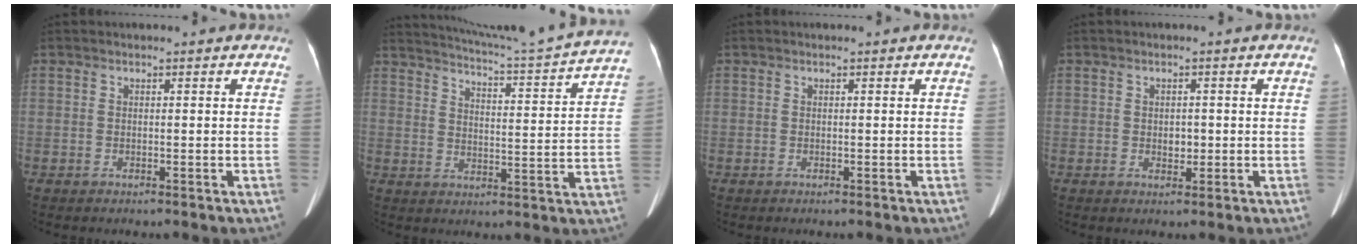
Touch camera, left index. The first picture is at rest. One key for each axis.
{"total": 17.2, "fx": 16.2, "fy": -2.6, "fz": 5.2, "tx": -0.100, "ty": -0.057, "tz": 0.213}
{"total": 0.0}
{"total": 1.8, "fx": -0.2, "fy": 1.3, "fz": 1.2, "tx": -0.020, "ty": 0.001, "tz": 0.001}